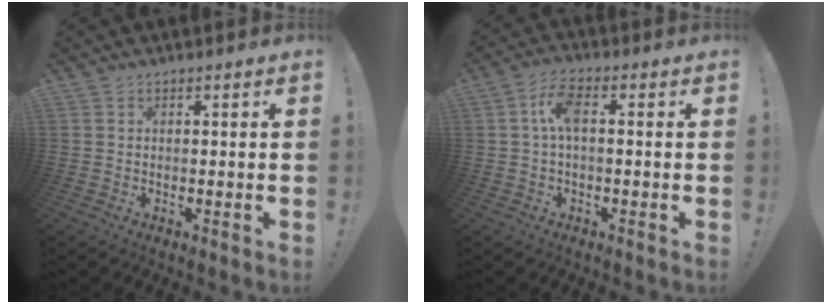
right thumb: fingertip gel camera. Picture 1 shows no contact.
{"total": 6.9, "force": [0.4, 2.8, 6.3], "torque": [-0.126, 0.013, 0.009]}